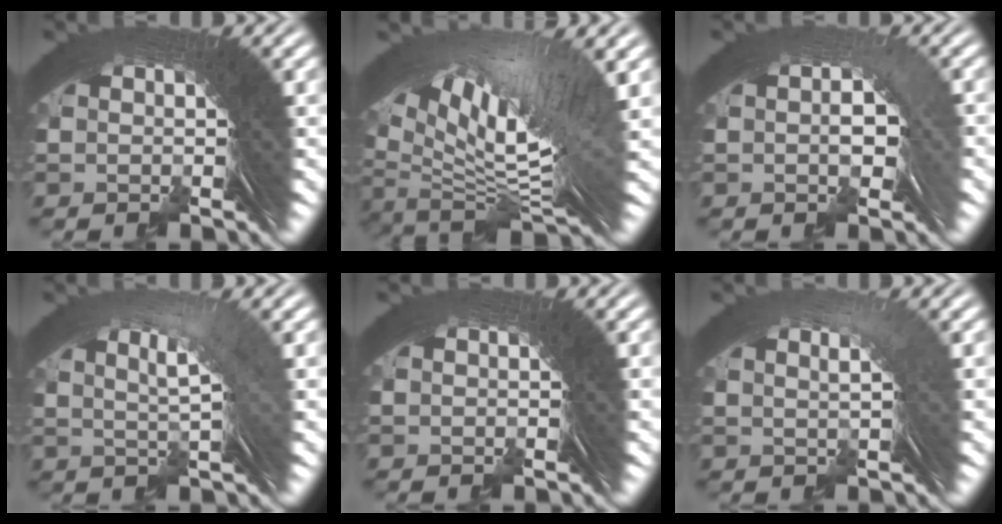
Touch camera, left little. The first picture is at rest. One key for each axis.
{"total": 11.7, "fx": 2.0, "fy": 5.0, "fz": 10.4, "tx": -0.160, "ty": -0.011, "tz": 0.048}
{"total": 1.6, "fx": 0.1, "fy": 0.4, "fz": 1.6, "tx": -0.031, "ty": 0.006, "tz": 0.004}
{"total": 3.1, "fx": 1.6, "fy": -0.9, "fz": 2.5, "tx": -0.019, "ty": 0.019, "tz": 0.025}
{"total": 0.0}
{"total": 1.8, "fx": 0.7, "fy": -1.2, "fz": 1.1, "tx": -0.001, "ty": 0.015, "tz": 0.010}